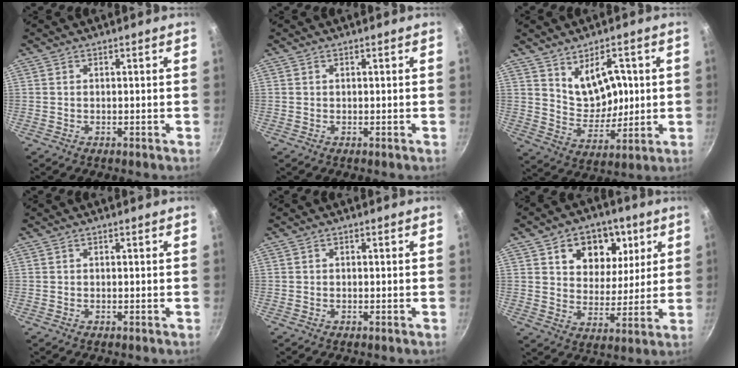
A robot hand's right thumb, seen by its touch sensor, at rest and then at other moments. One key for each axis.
{"total": 0.0}
{"total": 9.9, "fx": 2.9, "fy": 6.3, "fz": 7.1, "tx": -0.077, "ty": -0.020, "tz": 0.062}
{"total": 0.0}
{"total": 0.0}
{"total": 13.4, "fx": 5.7, "fy": 9.7, "fz": 7.2, "tx": -0.055, "ty": -0.013, "tz": 0.089}